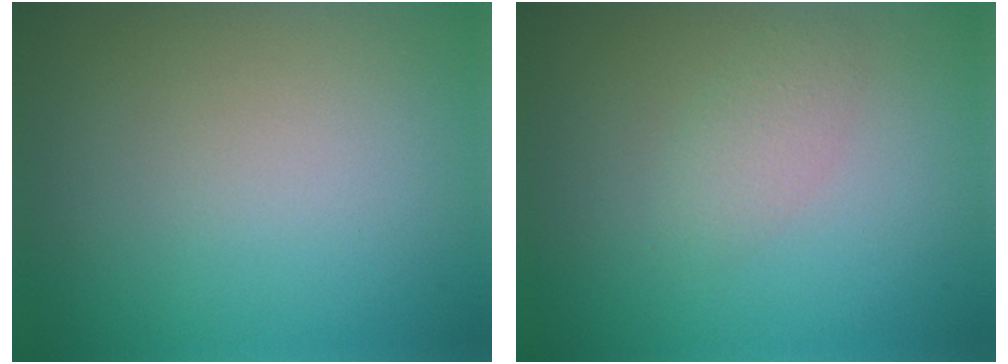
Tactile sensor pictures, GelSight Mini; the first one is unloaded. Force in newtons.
{"total": 1.7, "press": 1.7, "slide": 0.1}